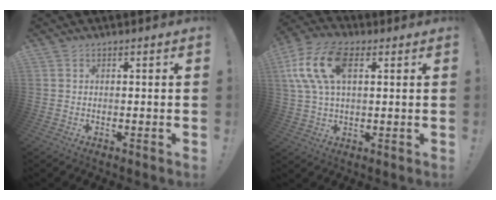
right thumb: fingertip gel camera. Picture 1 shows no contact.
{"total": 15.0, "force": [4.6, 8.5, 11.5], "torque": [-0.230, 0.002, 0.086]}